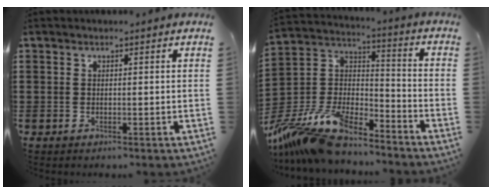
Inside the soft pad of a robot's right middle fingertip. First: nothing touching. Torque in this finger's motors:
{"motor_torque": [1.52, -0.60, 0.39, 0.21]}